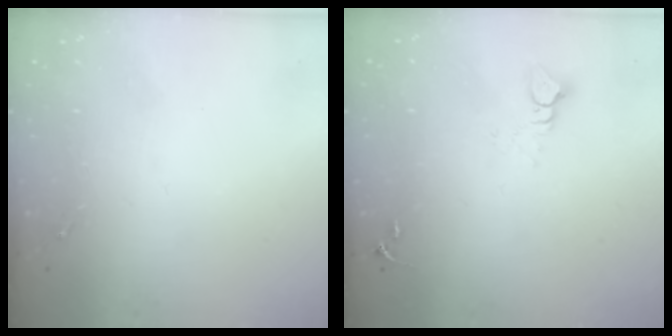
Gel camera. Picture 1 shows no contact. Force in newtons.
{"total": 4.2, "press": 4.2, "slide": 0.2}